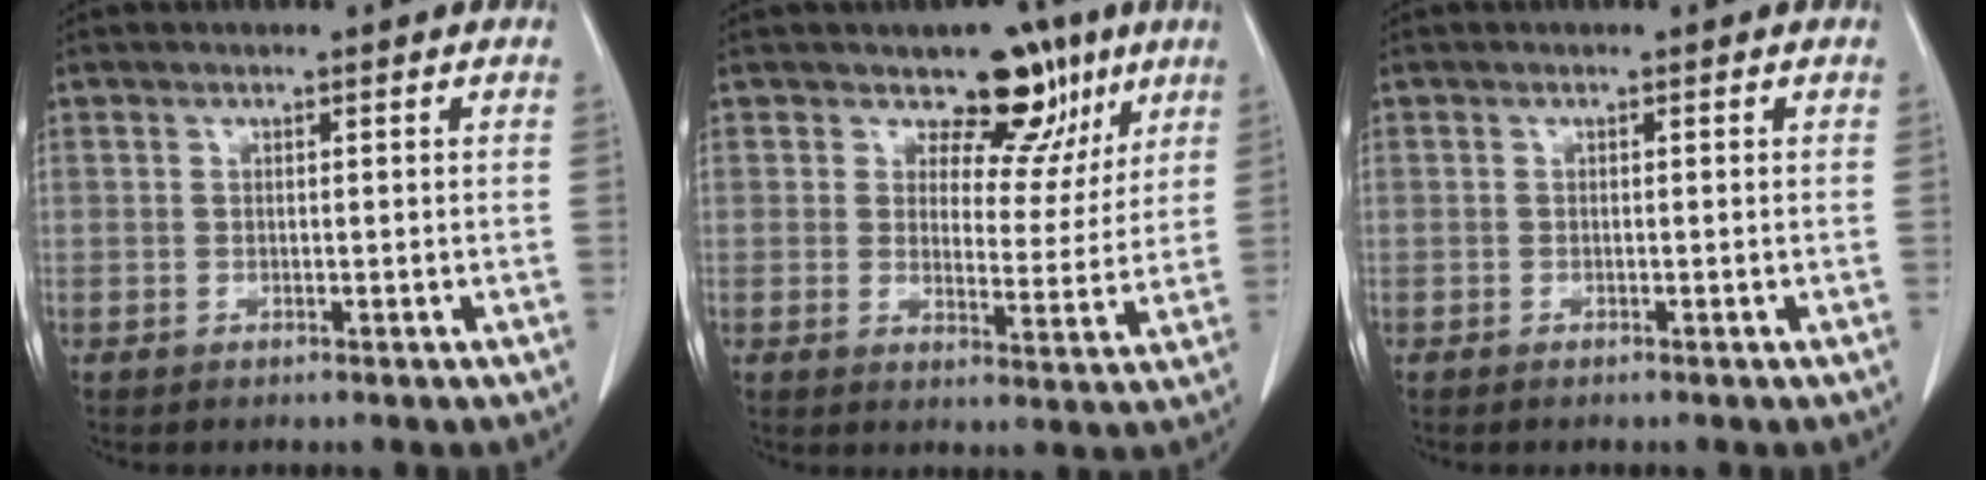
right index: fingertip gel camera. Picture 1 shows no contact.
{"total": 8.4, "force": [5.8, 5.1, 3.4], "torque": [-0.022, 0.000, 0.076]}
{"total": 0.0}